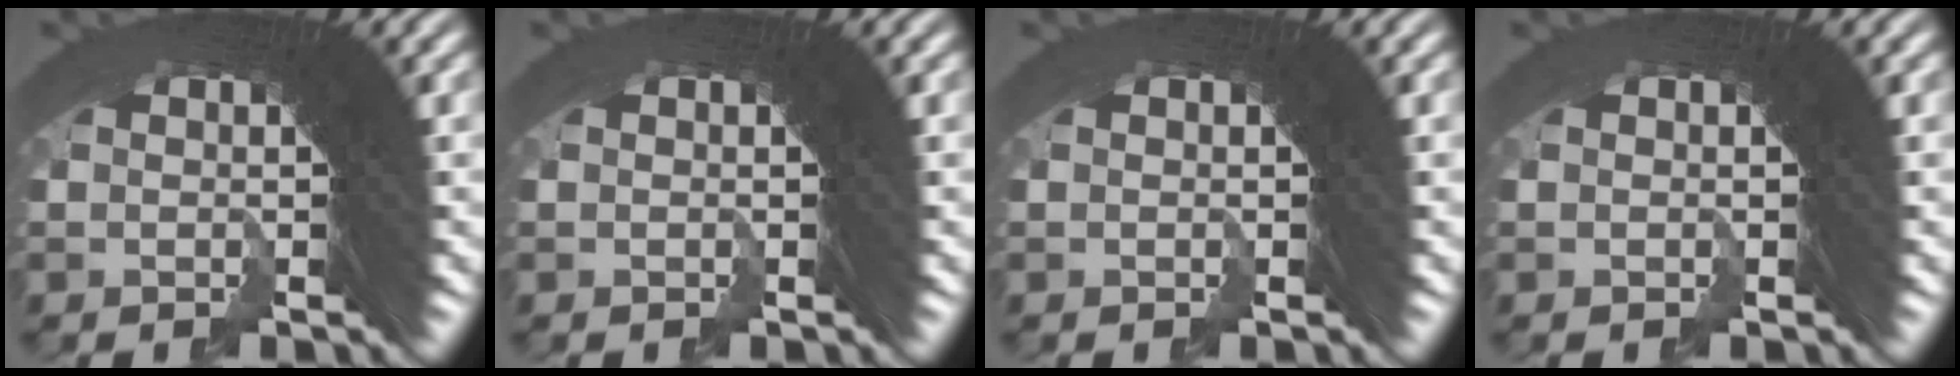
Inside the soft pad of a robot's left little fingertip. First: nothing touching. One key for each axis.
{"total": 0.0}
{"total": 0.0}
{"total": 0.0}